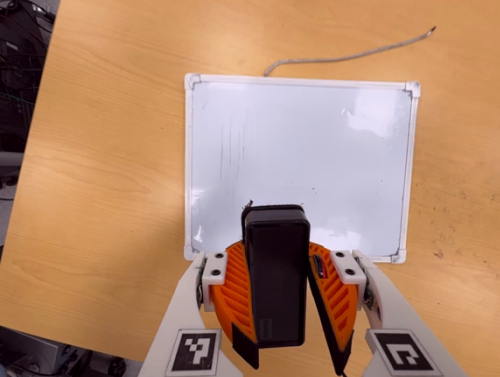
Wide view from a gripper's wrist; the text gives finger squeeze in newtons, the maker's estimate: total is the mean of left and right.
{"total": 8.9, "left": 9.2, "right": 8.7}